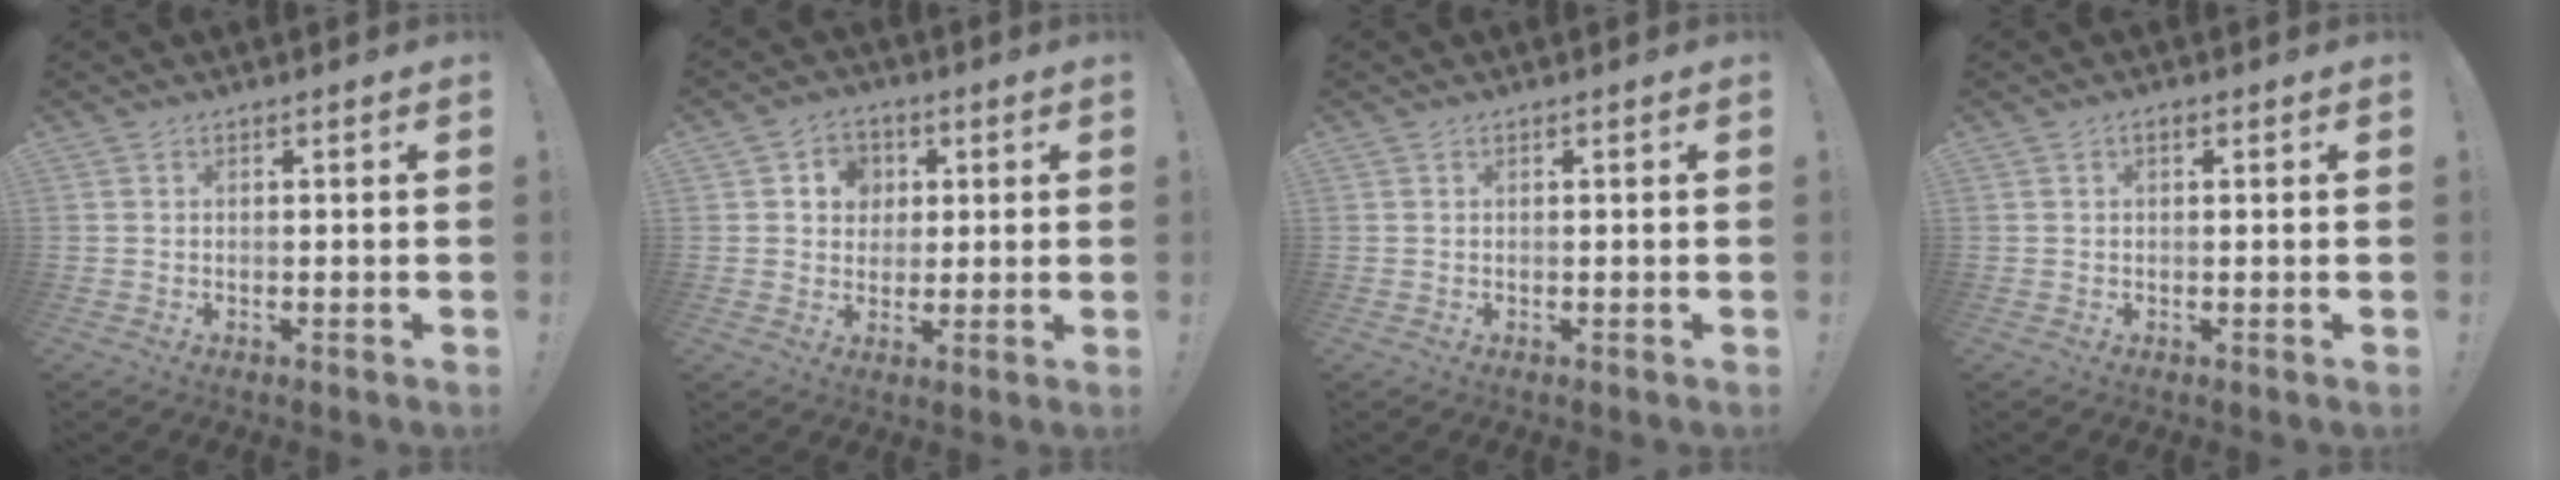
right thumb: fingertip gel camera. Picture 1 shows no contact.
{"total": 7.2, "force": [1.7, 6.6, 2.3], "torque": [-0.034, -0.003, 0.033]}
{"total": 0.0}
{"total": 1.0, "force": [0.5, 0.5, 0.8], "torque": [-0.014, 0.001, 0.007]}